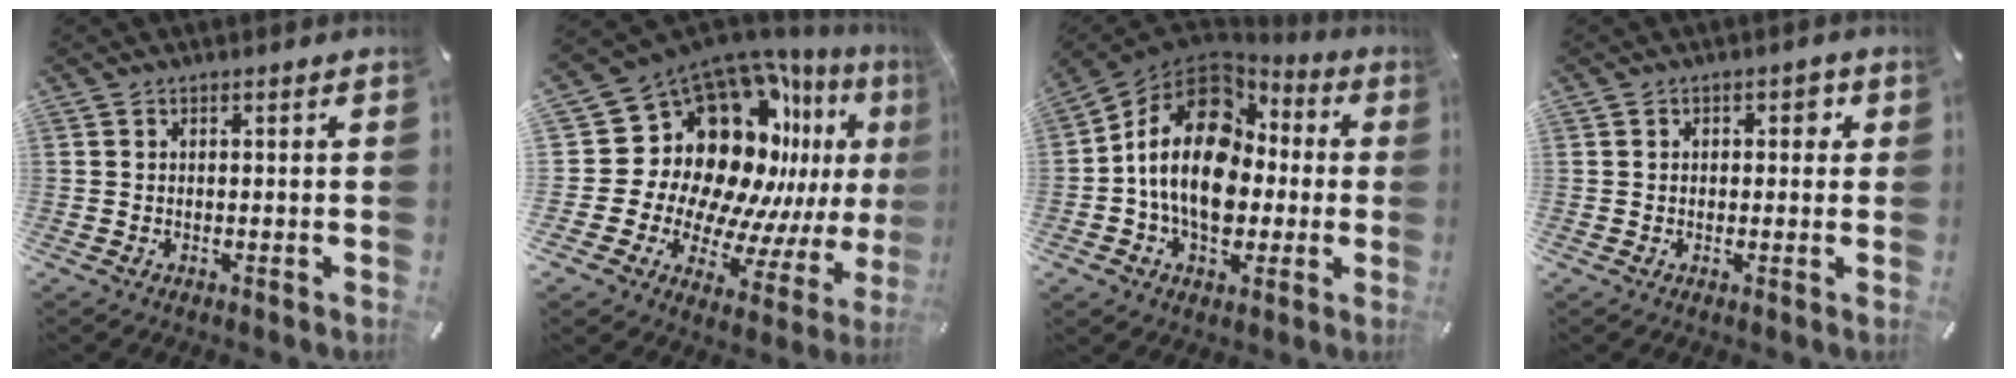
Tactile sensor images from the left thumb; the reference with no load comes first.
{"total": 21.6, "force": [7.5, 16.2, 12.1], "torque": [-0.180, -0.125, 0.172]}
{"total": 18.3, "force": [-0.6, 13.9, 12.0], "torque": [-0.231, 0.006, -0.015]}
{"total": 2.3, "force": [0.0, 1.8, 1.5], "torque": [-0.015, 0.006, -0.008]}